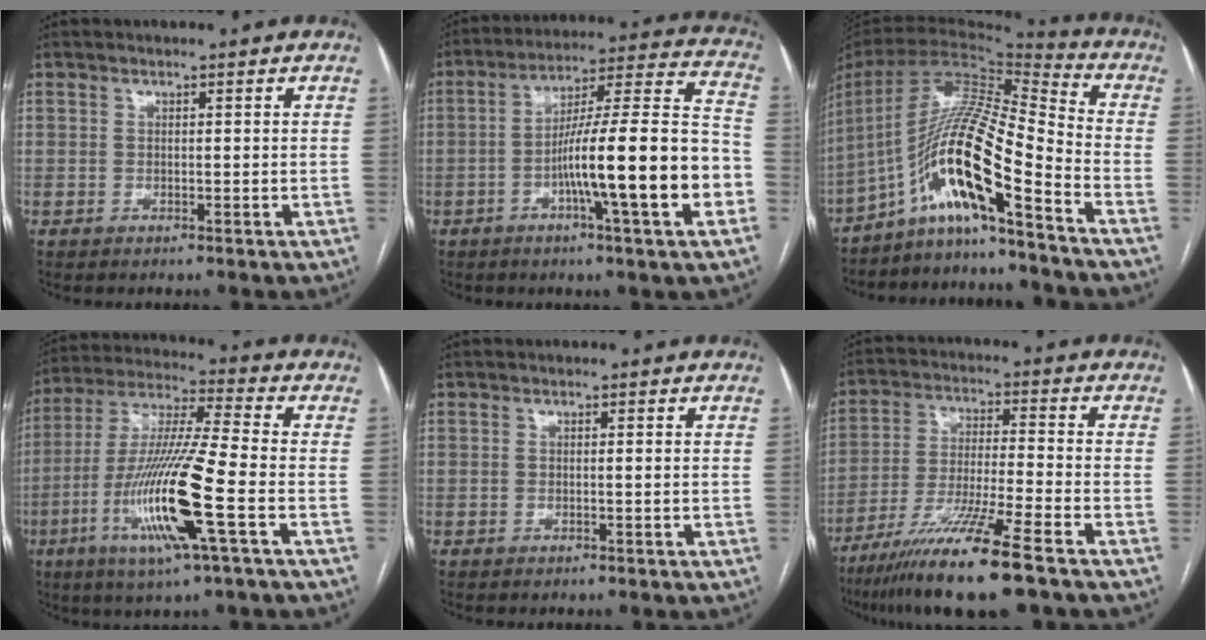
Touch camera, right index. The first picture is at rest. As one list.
[{"total": 19.3, "force": [-5.6, 0.7, 18.5], "torque": [-0.261, 0.014, -0.085]}, {"total": 16.1, "force": [-9.6, 0.2, 13.0], "torque": [-0.248, 0.014, -0.175]}, {"total": 17.0, "force": [-5.6, 0.0, 16.0], "torque": [-0.328, -0.018, -0.109]}, {"total": 0.6, "force": [0.0, 0.1, 0.5], "torque": [-0.013, 0.000, 0.002]}, {"total": 14.0, "force": [-9.5, -0.6, 10.3], "torque": [-0.203, -0.043, -0.172]}]